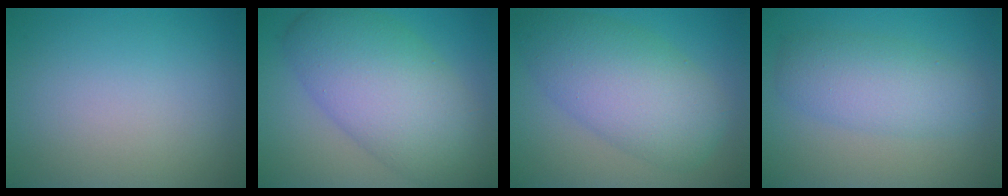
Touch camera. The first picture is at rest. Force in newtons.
{"total": 10.0, "press": 10.0, "slide": 0.2}
{"total": 7.9, "press": 7.9, "slide": 0.3}
{"total": 4.5, "press": 4.5, "slide": 0.1}